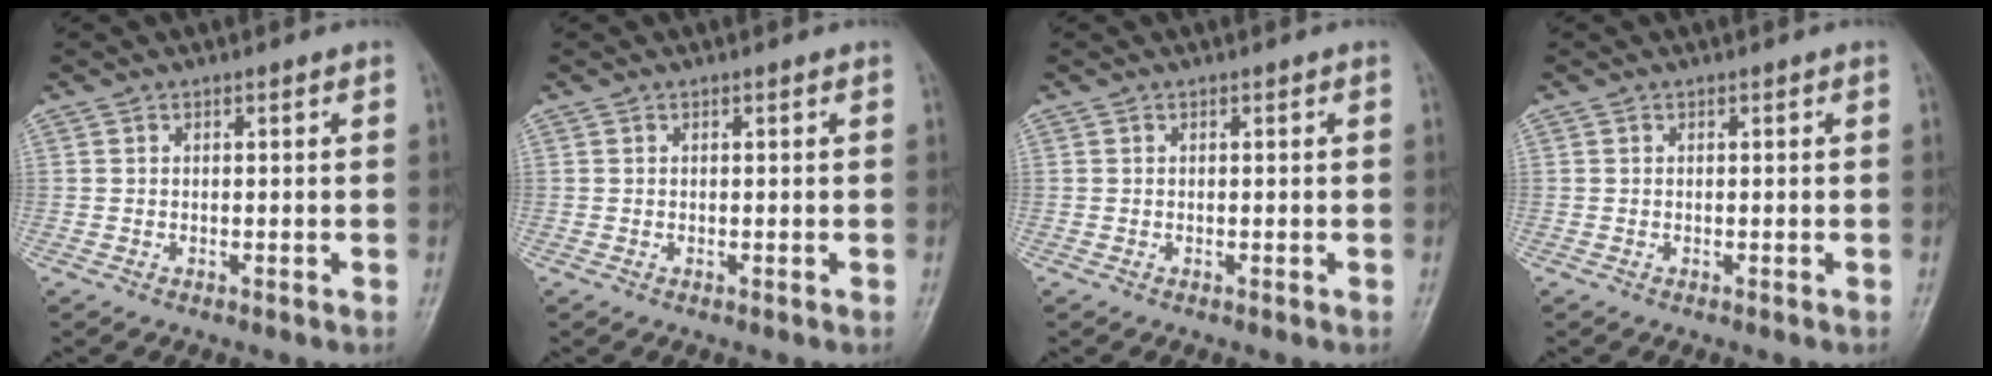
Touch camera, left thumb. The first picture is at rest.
{"total": 0.0}
{"total": 0.0}
{"total": 0.0}